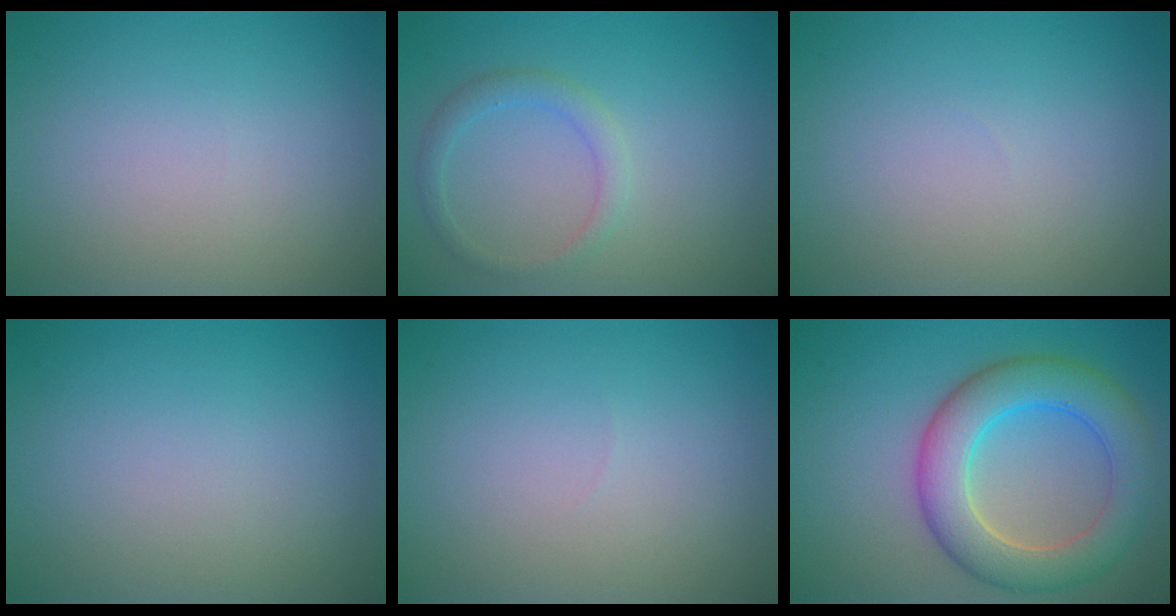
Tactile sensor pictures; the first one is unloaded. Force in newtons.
{"total": 1.9, "press": 1.9, "slide": 0.1}
{"total": 0.0}
{"total": 0.0}
{"total": 0.0}
{"total": 7.2, "press": 7.2, "slide": 0.4}